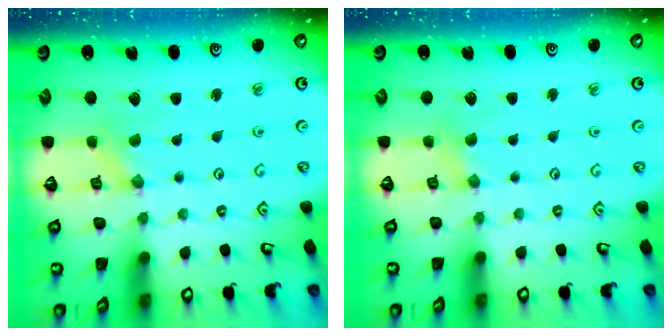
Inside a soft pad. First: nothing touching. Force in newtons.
{"total": 2.8, "press": 2.8, "slide": 0.4}